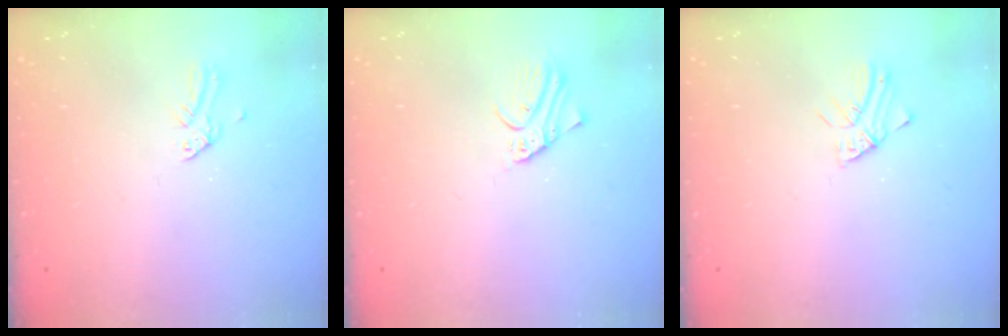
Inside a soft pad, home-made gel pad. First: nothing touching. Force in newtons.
{"total": 2.7, "press": 2.7, "slide": 0.3}
{"total": 1.6, "press": 1.6, "slide": 0.1}